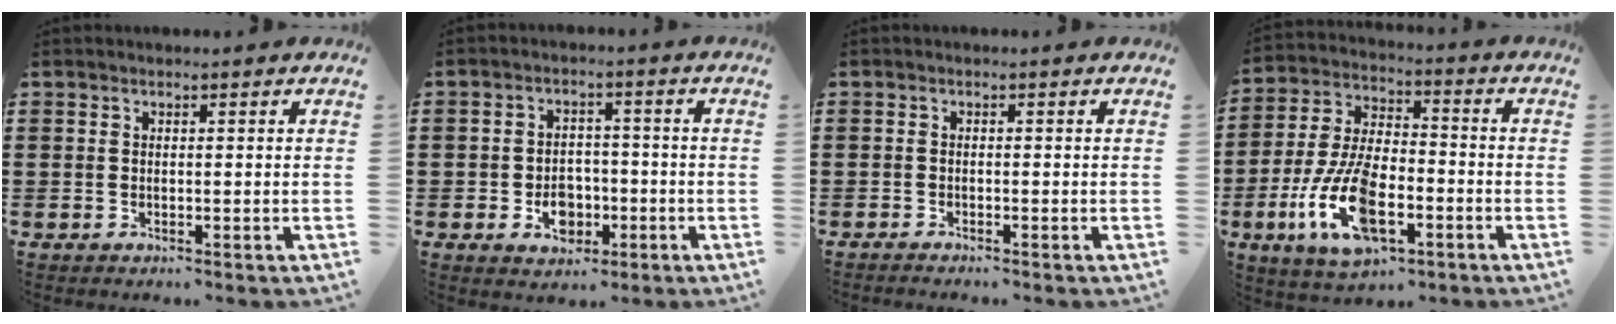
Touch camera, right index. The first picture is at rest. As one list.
[{"total": 4.8, "force": [-1.6, 3.6, 2.9], "torque": [-0.040, 0.001, -0.031]}, {"total": 0.8, "force": [-0.7, 0.0, 0.0], "torque": [-0.003, -0.001, -0.015]}, {"total": 12.8, "force": [-5.0, 5.8, 10.3], "torque": [-0.237, -0.003, -0.094]}]